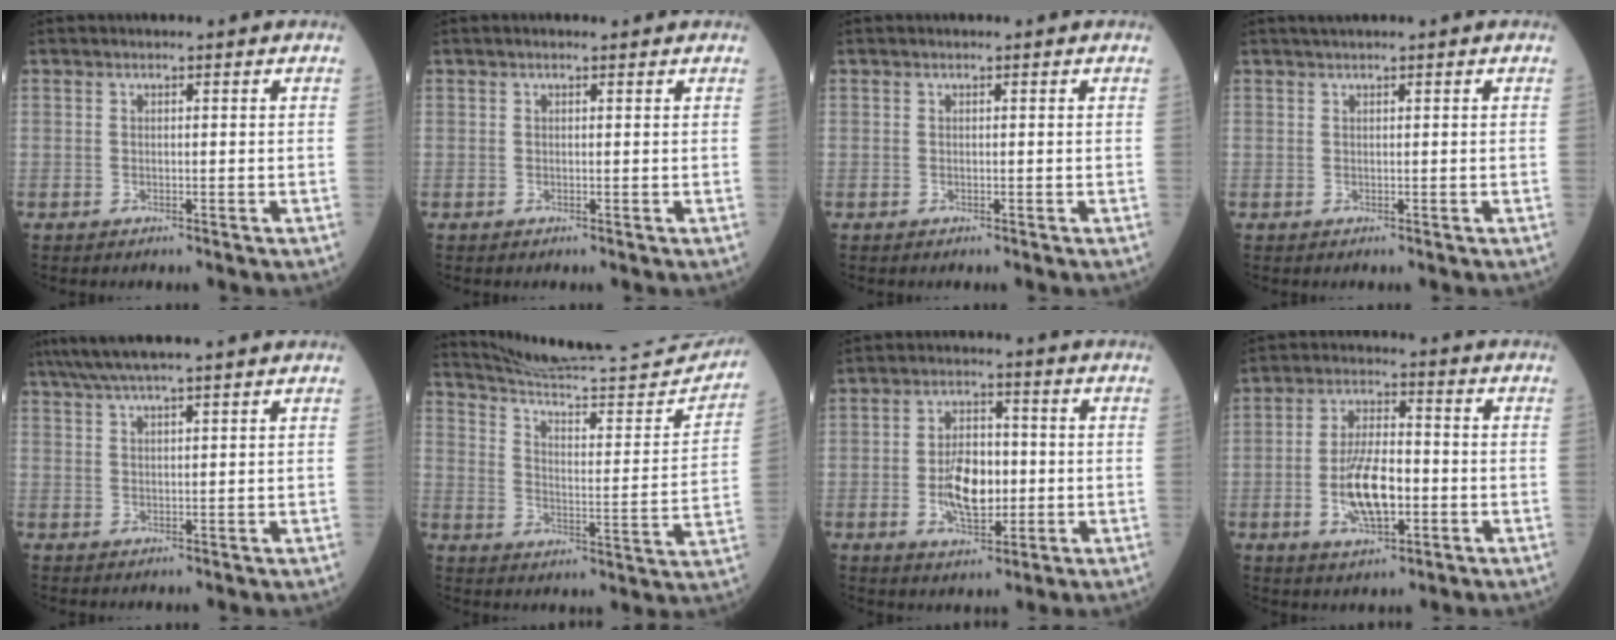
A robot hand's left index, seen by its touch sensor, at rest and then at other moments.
{"total": 0.8, "force": [0.7, 0.1, 0.4], "torque": [-0.010, 0.005, 0.009]}
{"total": 0.0}
{"total": 1.4, "force": [1.2, -0.2, 0.8], "torque": [-0.012, 0.014, 0.025]}
{"total": 9.8, "force": [8.3, -0.3, 5.3], "torque": [-0.090, 0.037, 0.124]}
{"total": 23.8, "force": [22.8, 0.0, 6.6], "torque": [-0.104, -0.075, 0.313]}
{"total": 8.2, "force": [-1.1, 4.2, 6.9], "torque": [-0.136, 0.004, -0.016]}
{"total": 9.7, "force": [-2.1, 3.7, 8.7], "torque": [-0.175, 0.003, -0.037]}